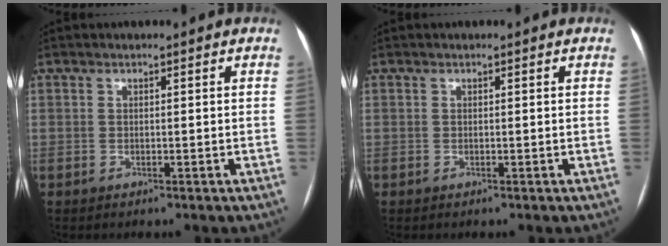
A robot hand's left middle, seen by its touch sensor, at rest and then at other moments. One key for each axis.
{"total": 0.0}